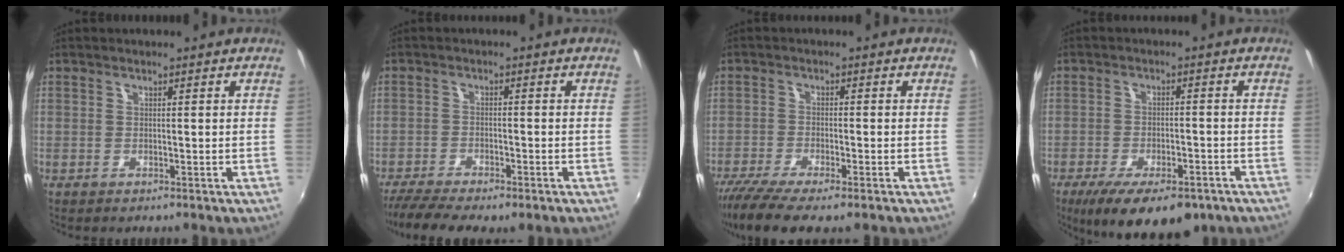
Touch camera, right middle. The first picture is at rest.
{"total": 9.0, "force": [-7.5, 1.8, 4.7], "torque": [-0.118, -0.030, -0.126]}
{"total": 8.7, "force": [-6.8, 1.4, 5.2], "torque": [-0.128, -0.039, -0.123]}
{"total": 14.5, "force": [-9.7, 5.7, 9.1], "torque": [-0.176, -0.033, -0.141]}